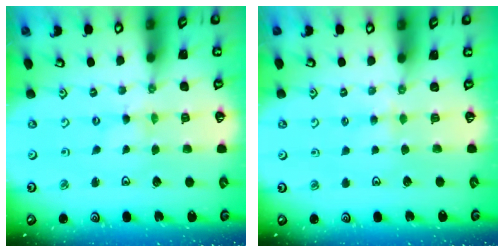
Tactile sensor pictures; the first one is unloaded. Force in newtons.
{"total": 3.2, "press": 3.1, "slide": 0.6}